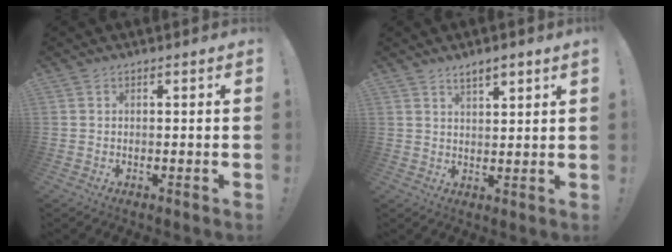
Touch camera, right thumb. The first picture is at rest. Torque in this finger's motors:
{"motor_torque": [-0.34, 0.34, 0.09, 0.09, 0.00]}